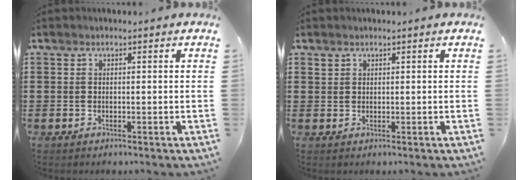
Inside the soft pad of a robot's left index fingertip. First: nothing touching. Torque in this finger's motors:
{"motor_torque": [0.00, -0.02, -0.03, -0.03]}